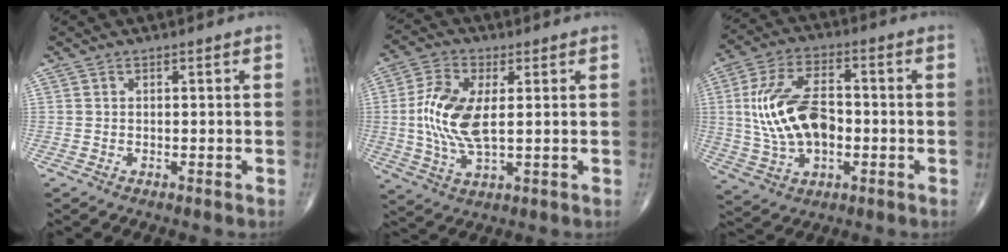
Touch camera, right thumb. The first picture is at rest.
{"total": 11.3, "force": [0.9, 5.1, 10.1], "torque": [-0.216, -0.003, 0.020]}
{"total": 15.5, "force": [-0.6, 8.9, 12.7], "torque": [-0.239, 0.018, -0.007]}